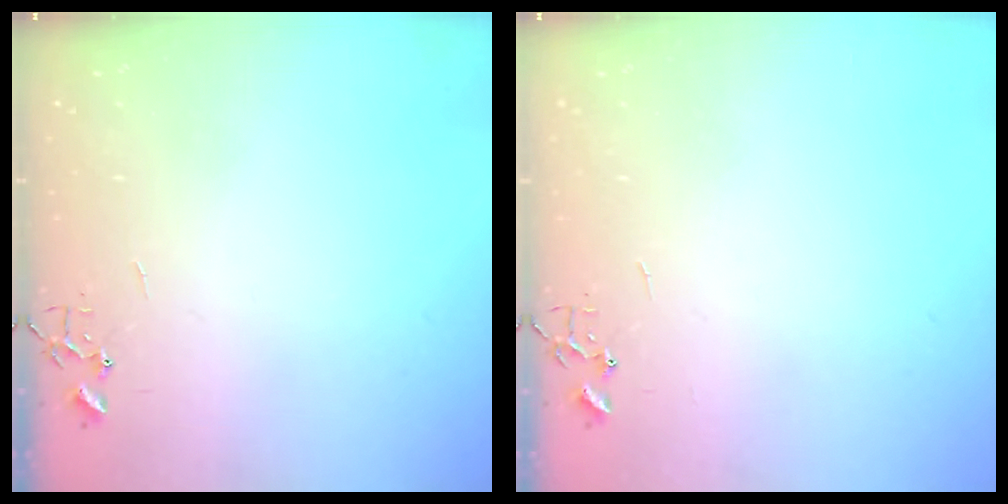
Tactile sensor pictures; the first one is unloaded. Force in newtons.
{"total": 0.0}